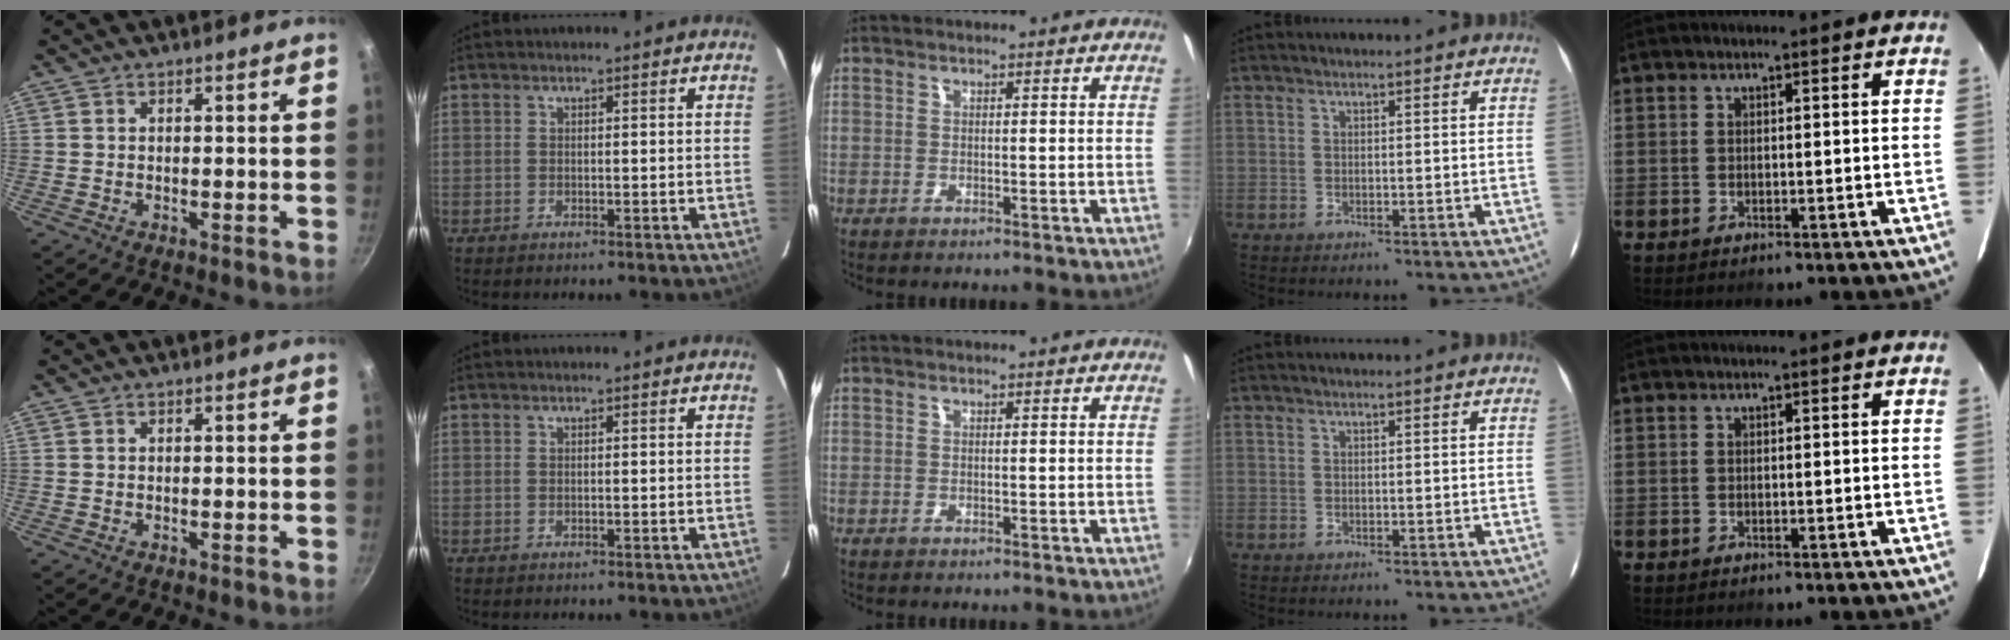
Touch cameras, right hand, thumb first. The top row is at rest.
{}